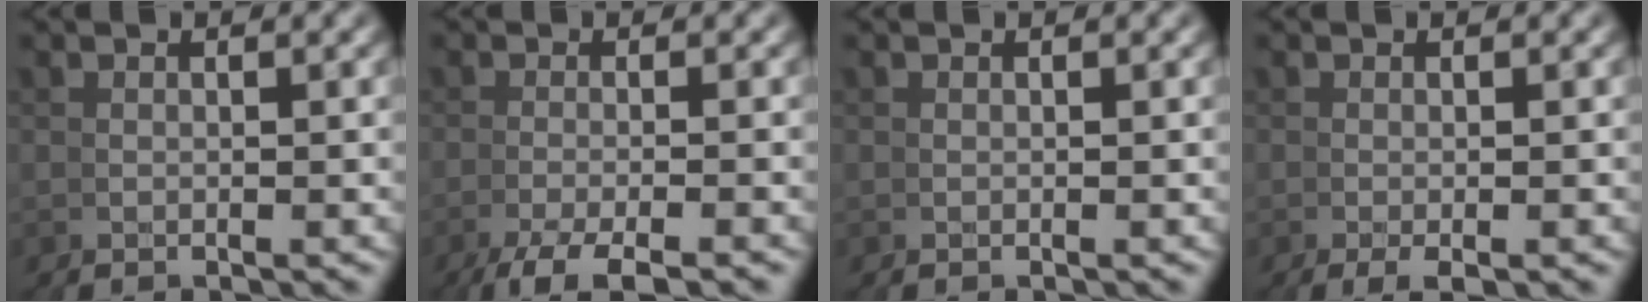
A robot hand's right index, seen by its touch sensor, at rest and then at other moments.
{"total": 3.3, "force": [-2.6, -1.1, 1.6], "torque": [-0.028, 0.008, -0.048]}
{"total": 0.0}
{"total": 2.0, "force": [-0.1, -0.8, 1.8], "torque": [-0.021, 0.009, -0.007]}